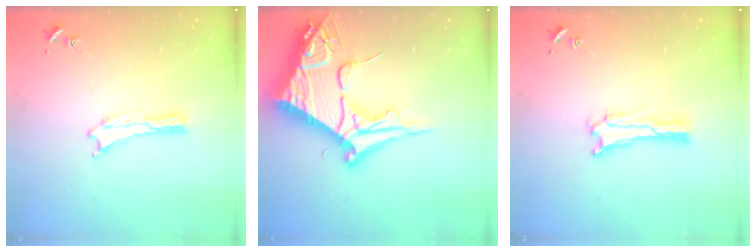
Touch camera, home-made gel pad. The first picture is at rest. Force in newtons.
{"total": 15.2, "press": 15.1, "slide": 1.8}
{"total": 0.6, "press": 0.5, "slide": 0.2}